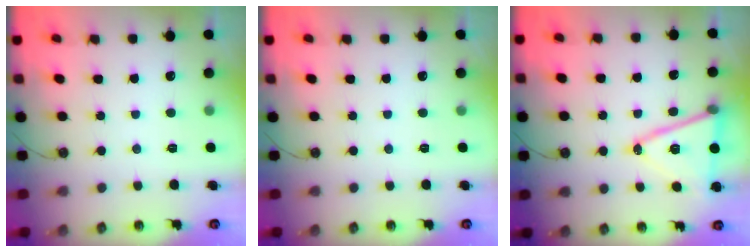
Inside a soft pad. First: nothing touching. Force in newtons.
{"total": 0.0}
{"total": 15.1, "press": 14.6, "slide": 3.8}